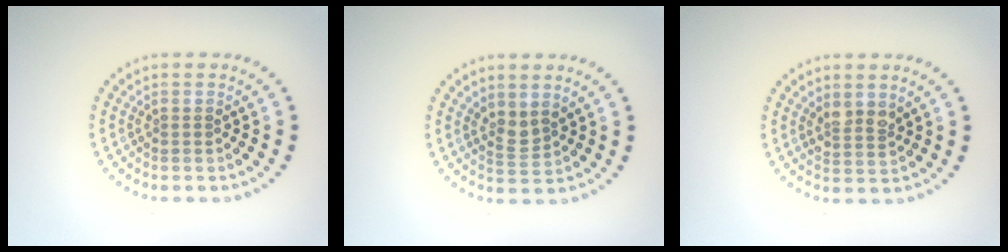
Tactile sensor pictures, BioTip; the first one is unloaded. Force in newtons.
{"total": 1.9, "press": 1.5, "slide": 1.2}
{"total": 1.7, "press": 1.5, "slide": 0.9}